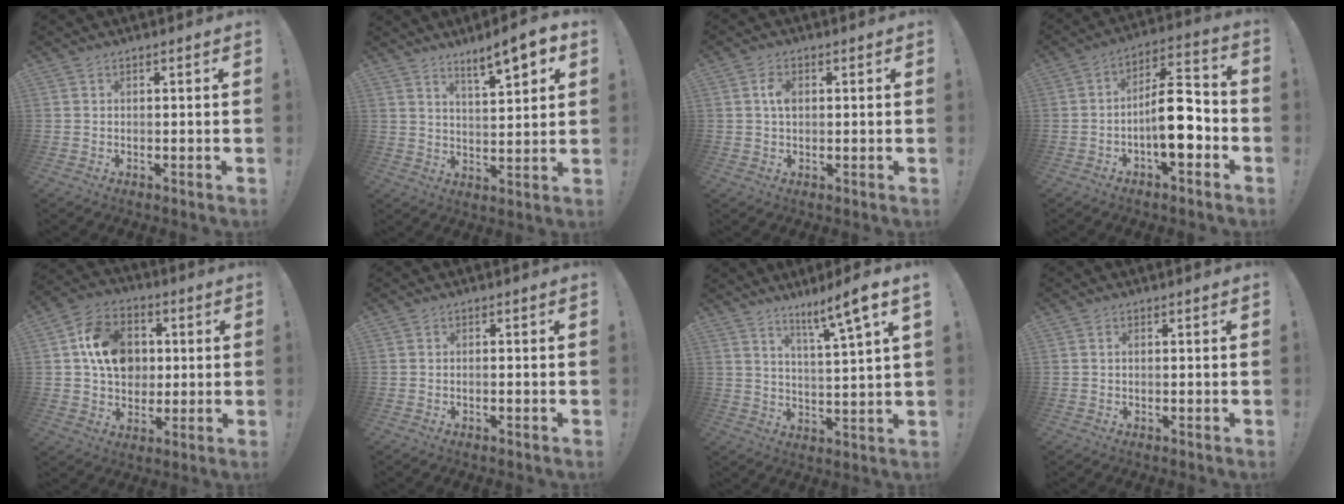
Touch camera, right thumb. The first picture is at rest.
{"total": 9.1, "force": [6.3, 1.6, 6.5], "torque": [-0.083, -0.042, 0.100]}
{"total": 4.0, "force": [0.7, 2.5, 3.0], "torque": [-0.048, 0.003, 0.010]}
{"total": 14.6, "force": [-3.5, 5.6, 13.0], "torque": [-0.211, 0.018, -0.057]}
{"total": 15.1, "force": [2.8, 12.4, 8.2], "torque": [-0.122, 0.001, 0.060]}
{"total": 0.7, "force": [-0.5, 0.1, 0.5], "torque": [-0.009, 0.000, -0.010]}
{"total": 9.3, "force": [5.9, -0.5, 7.2], "torque": [-0.106, -0.041, 0.083]}
{"total": 0.8, "force": [0.1, 0.5, 0.6], "torque": [-0.015, 0.004, 0.003]}